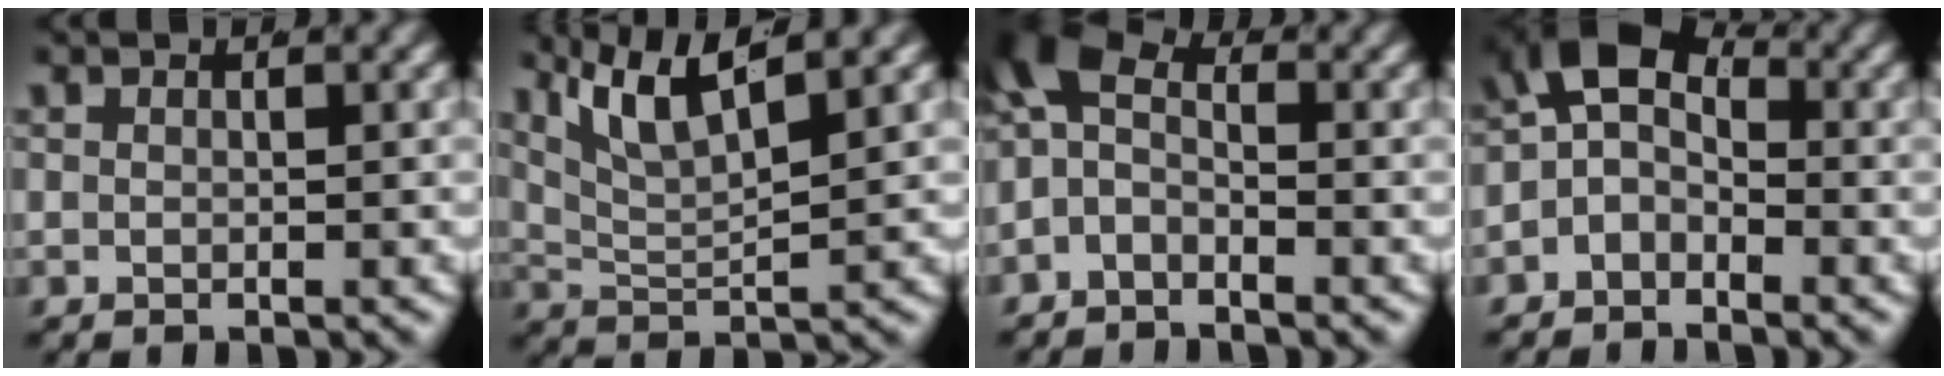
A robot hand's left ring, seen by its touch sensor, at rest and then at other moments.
{"total": 5.4, "force": [3.0, 2.3, 3.9], "torque": [-0.078, -0.008, 0.057]}
{"total": 6.3, "force": [0.9, 5.1, 3.6], "torque": [-0.087, -0.002, -0.001]}
{"total": 8.6, "force": [1.1, 6.8, 5.2], "torque": [-0.083, -0.009, 0.000]}